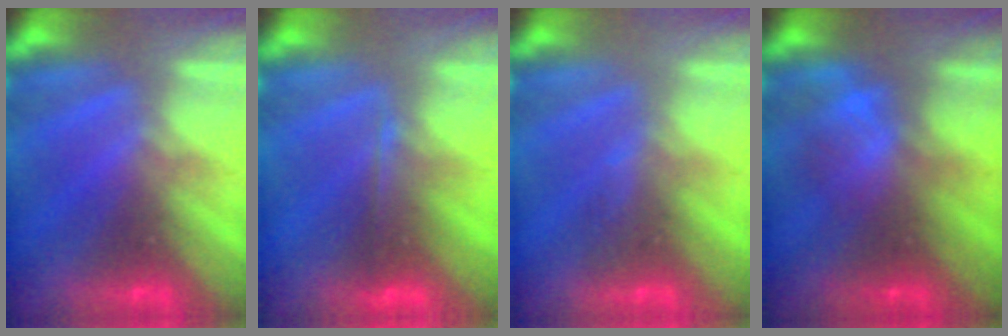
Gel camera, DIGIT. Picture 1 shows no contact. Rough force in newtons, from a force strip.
{"total": 2.0}
{"total": 2.9}
{"total": 2.3}